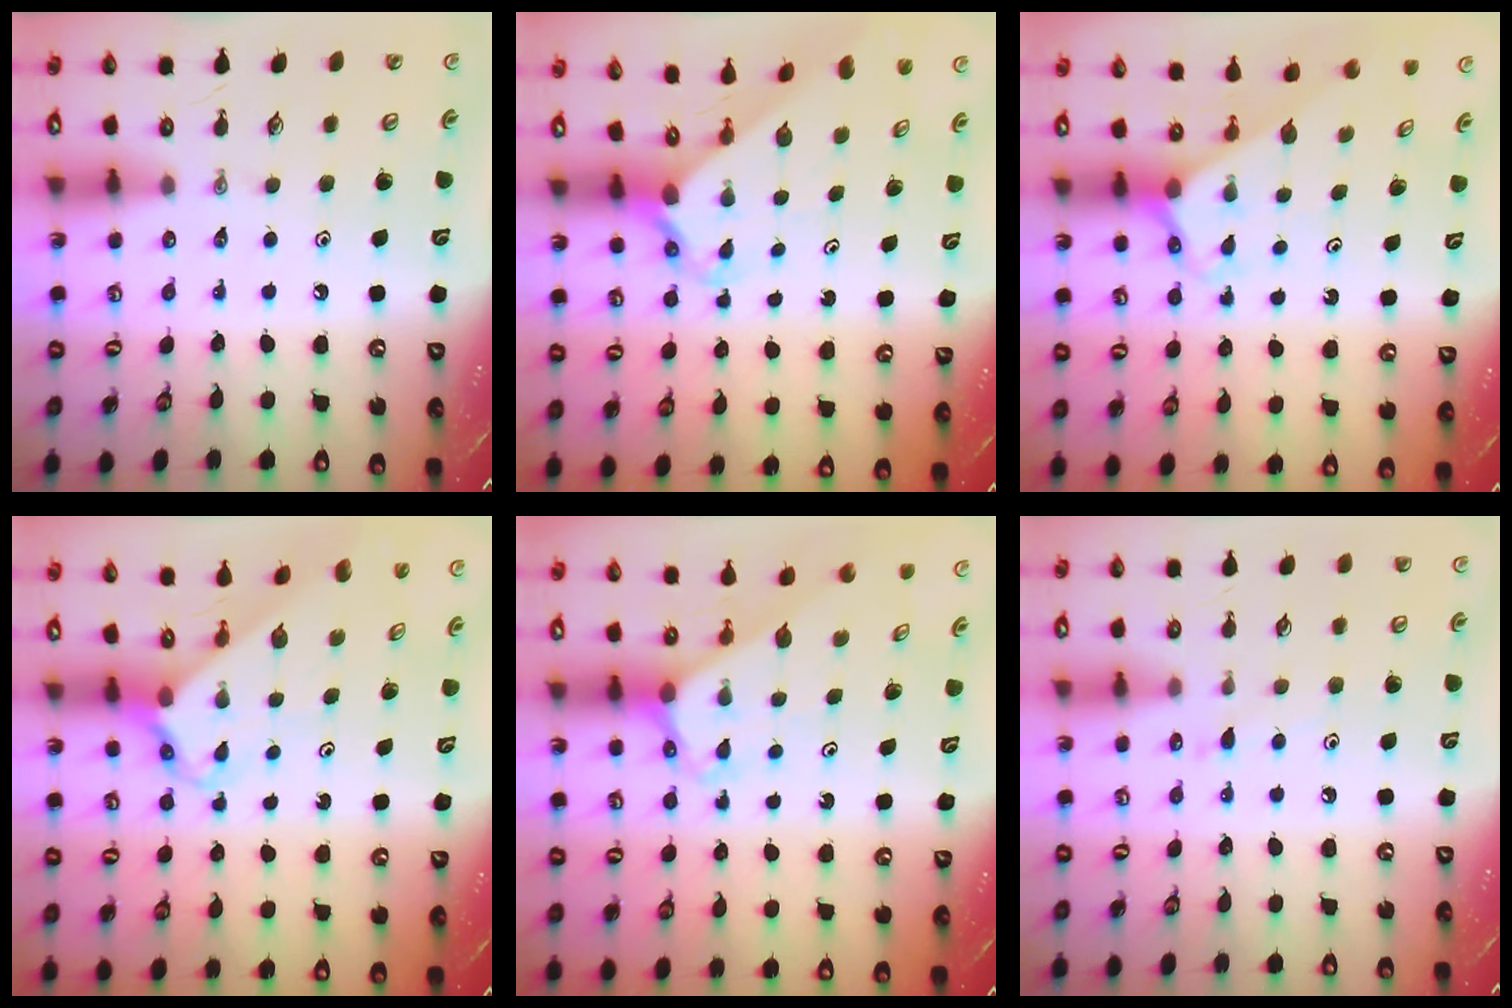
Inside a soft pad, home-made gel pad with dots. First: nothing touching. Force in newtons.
{"total": 2.2, "press": 2.2, "slide": 0.2}
{"total": 2.6, "press": 2.6, "slide": 0.2}
{"total": 2.5, "press": 2.5, "slide": 0.1}
{"total": 2.7, "press": 2.7, "slide": 0.2}
{"total": 4.9, "press": 4.8, "slide": 0.6}